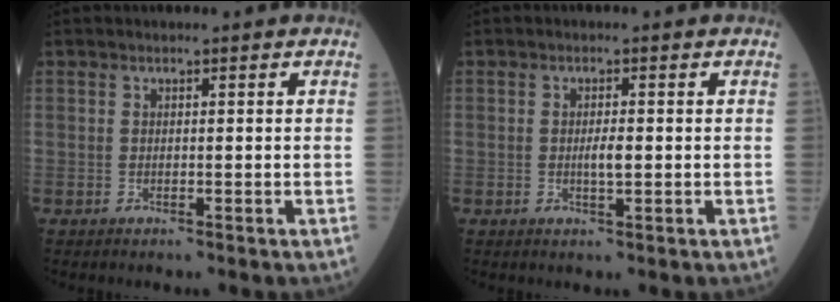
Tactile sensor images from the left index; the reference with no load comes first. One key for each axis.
{"total": 2.1, "fx": -0.1, "fy": 0.4, "fz": 2.0, "tx": -0.039, "ty": 0.000, "tz": -0.001}